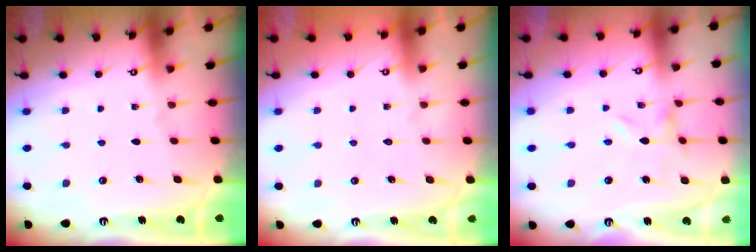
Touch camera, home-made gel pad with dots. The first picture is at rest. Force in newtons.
{"total": 1.6, "press": 1.6, "slide": 0.2}
{"total": 0.0}